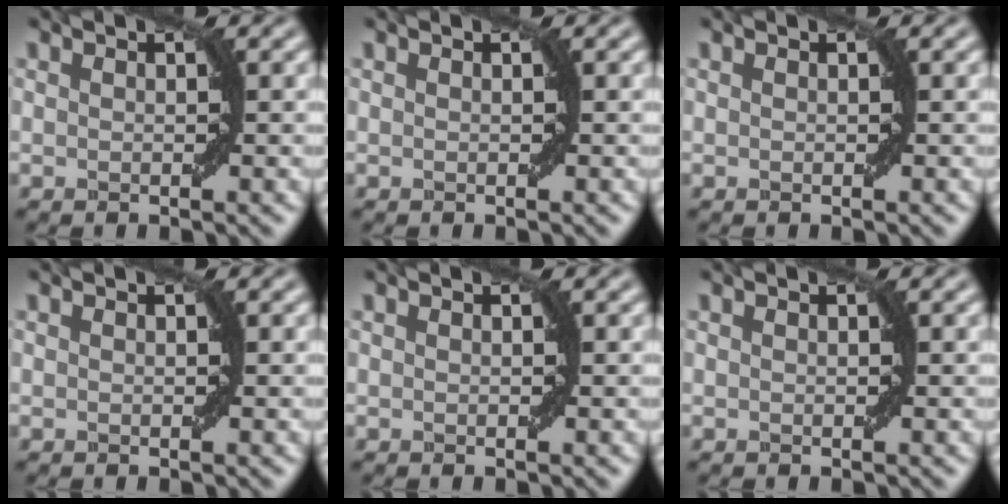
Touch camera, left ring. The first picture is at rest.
{"total": 0.0}
{"total": 0.0}
{"total": 0.0}
{"total": 0.0}
{"total": 0.0}